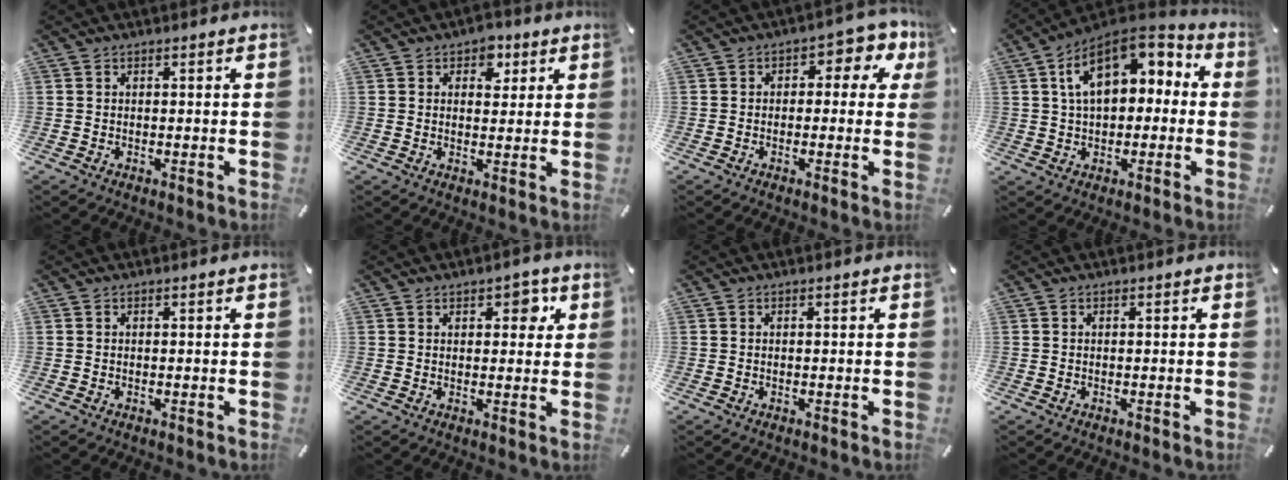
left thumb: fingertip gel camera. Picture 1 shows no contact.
{"total": 5.2, "force": [2.5, 3.7, 2.6], "torque": [-0.013, -0.009, 0.035]}
{"total": 5.4, "force": [0.7, 3.6, 3.9], "torque": [-0.048, 0.003, 0.004]}
{"total": 13.0, "force": [4.7, 8.8, 8.4], "torque": [-0.143, -0.015, 0.087]}
{"total": 0.0}
{"total": 3.6, "force": [1.7, 2.3, 2.1], "torque": [-0.010, -0.010, 0.019]}
{"total": 0.0}
{"total": 0.0}